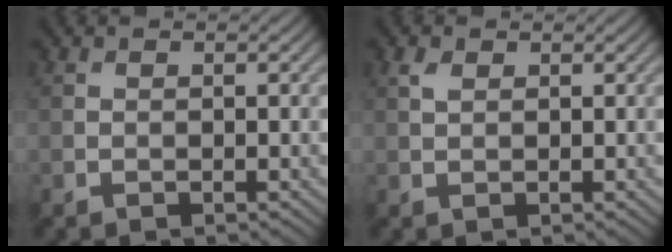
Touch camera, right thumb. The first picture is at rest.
{"total": 1.2, "force": [0.6, 0.7, 0.8], "torque": [-0.023, 0.003, 0.012]}